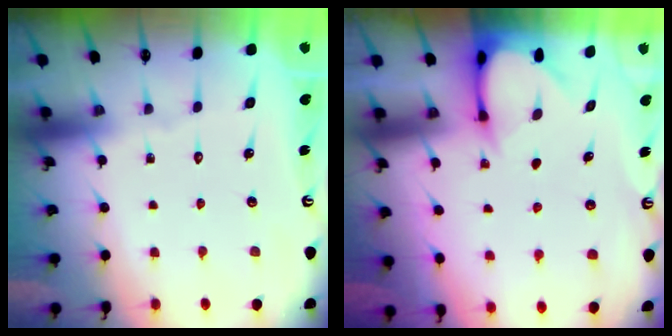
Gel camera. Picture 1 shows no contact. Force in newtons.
{"total": 3.5, "press": 3.5, "slide": 0.3}